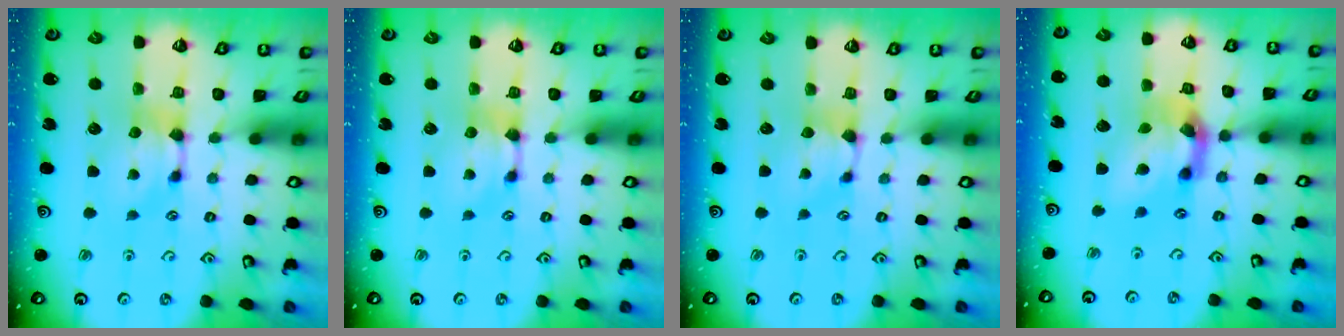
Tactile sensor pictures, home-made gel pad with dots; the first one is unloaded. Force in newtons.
{"total": 0.0}
{"total": 0.9, "press": 0.4, "slide": 0.8}
{"total": 7.5, "press": 7.0, "slide": 2.6}